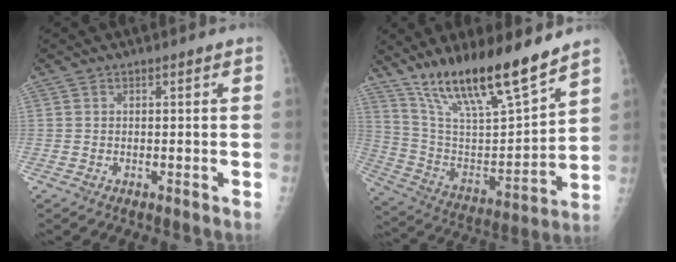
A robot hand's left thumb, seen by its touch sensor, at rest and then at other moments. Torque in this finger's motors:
{"motor_torque": [0.89, 0.86, 1.44, -1.33, 0.16]}